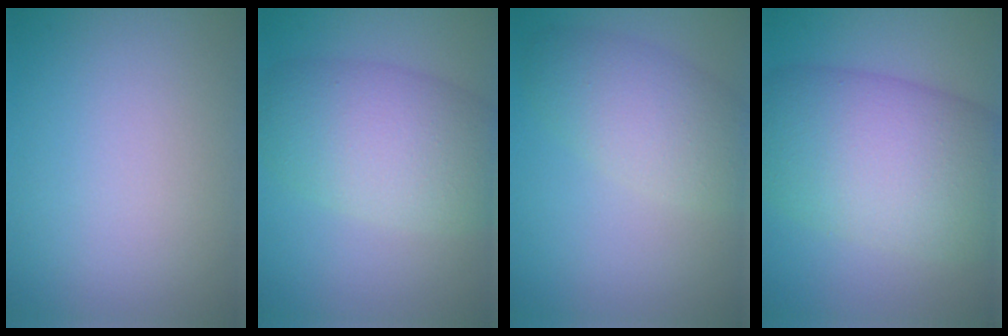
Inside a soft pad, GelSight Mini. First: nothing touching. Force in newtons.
{"total": 7.7, "press": 7.7, "slide": 0.2}
{"total": 4.7, "press": 4.7, "slide": 0.1}
{"total": 12.0, "press": 12.0, "slide": 0.3}